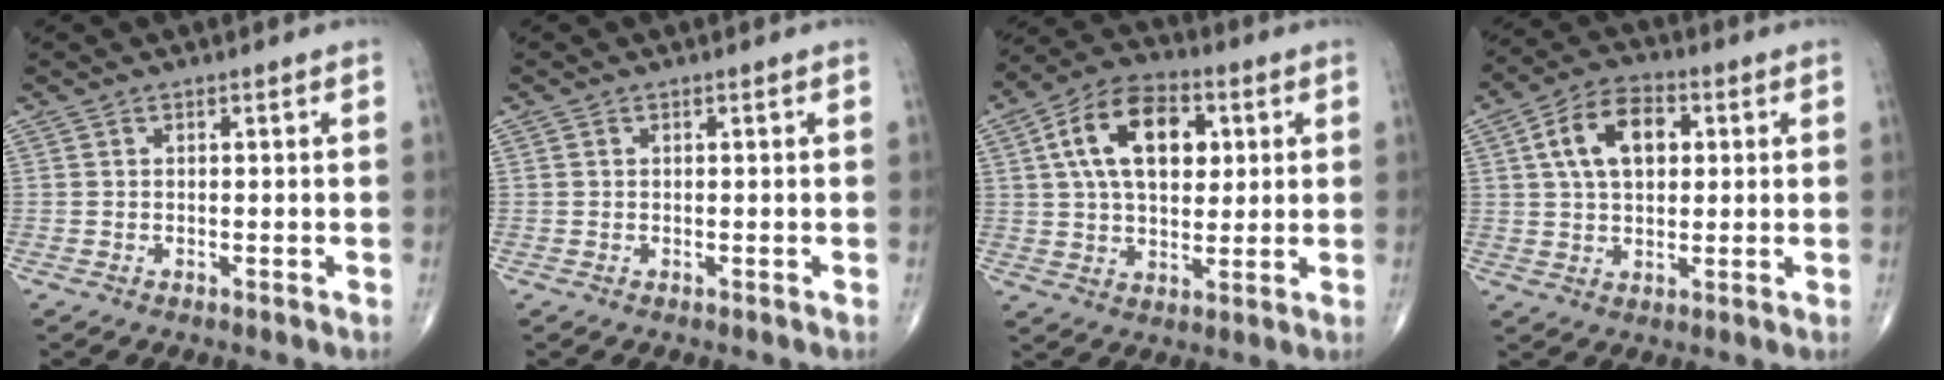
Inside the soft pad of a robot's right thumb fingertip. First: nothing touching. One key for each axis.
{"total": 0.0}
{"total": 16.0, "fx": 4.3, "fy": 9.7, "fz": 12.0, "tx": -0.185, "ty": 0.007, "tz": 0.069}
{"total": 11.4, "fx": 2.7, "fy": 7.1, "fz": 8.5, "tx": -0.132, "ty": 0.012, "tz": 0.042}